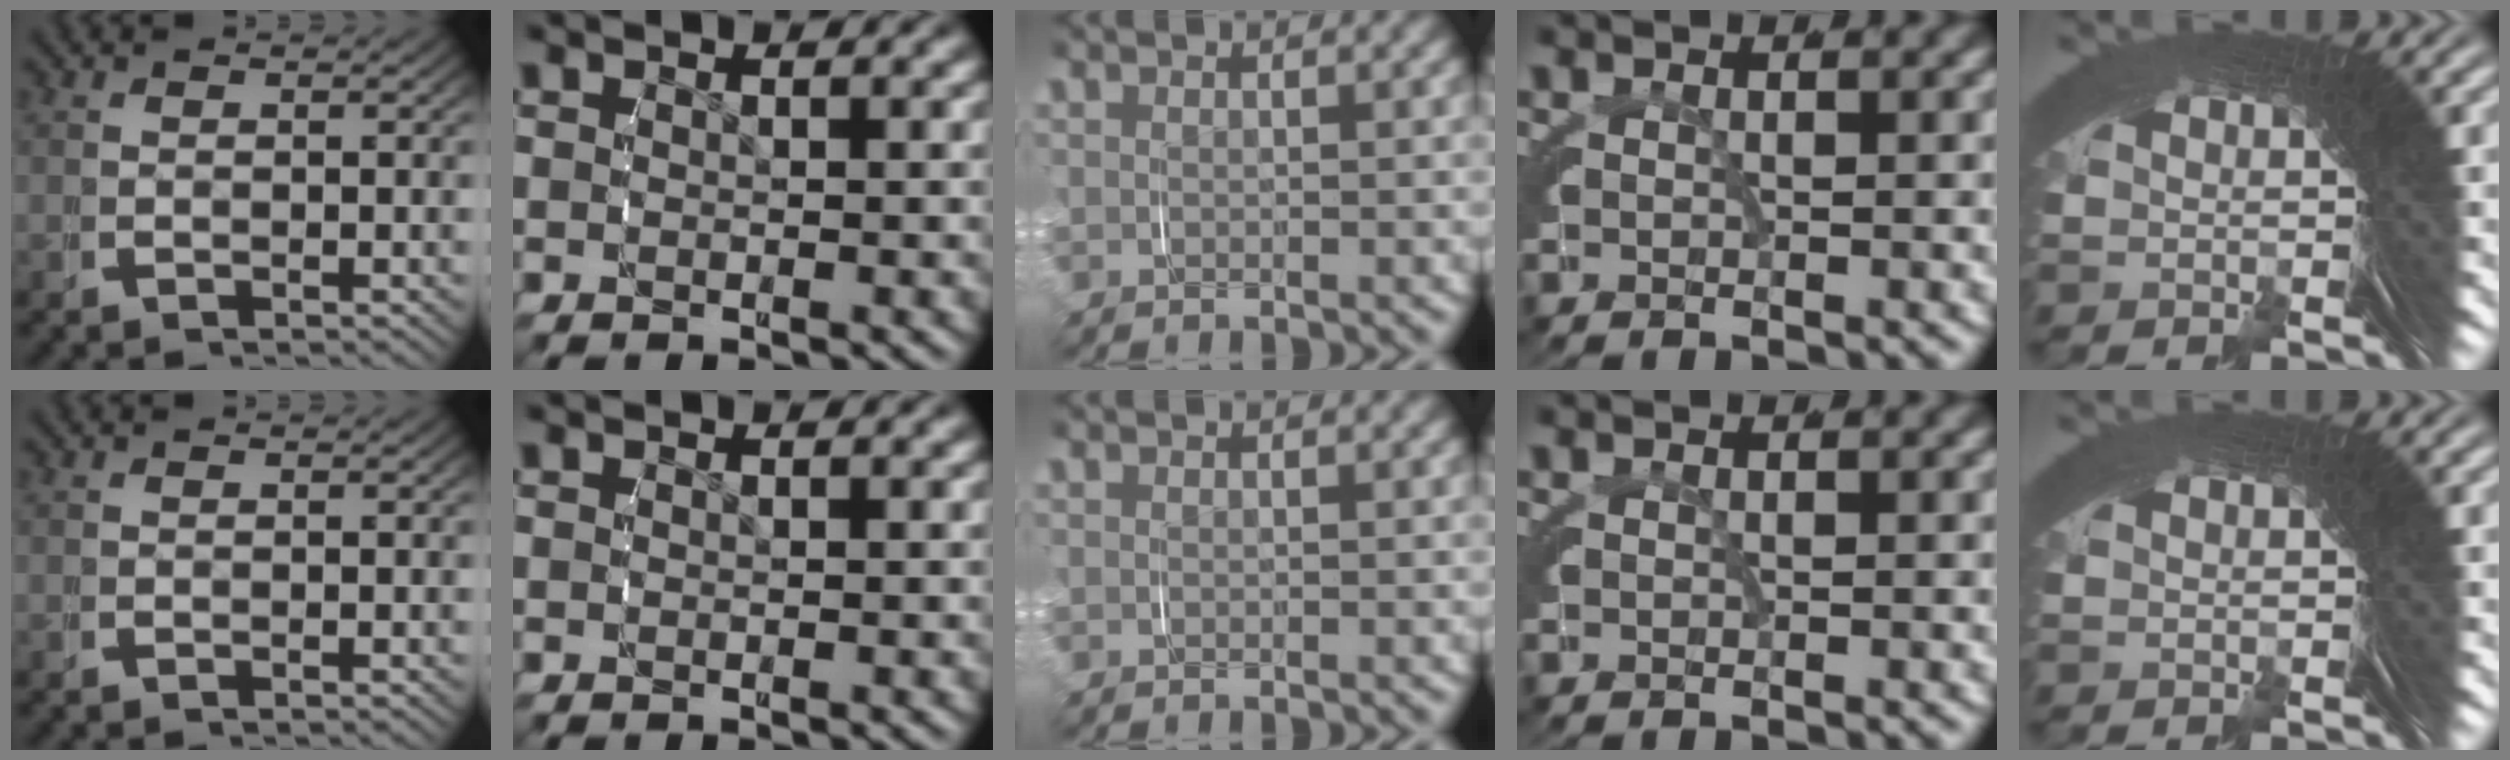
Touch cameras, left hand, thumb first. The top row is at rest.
{}